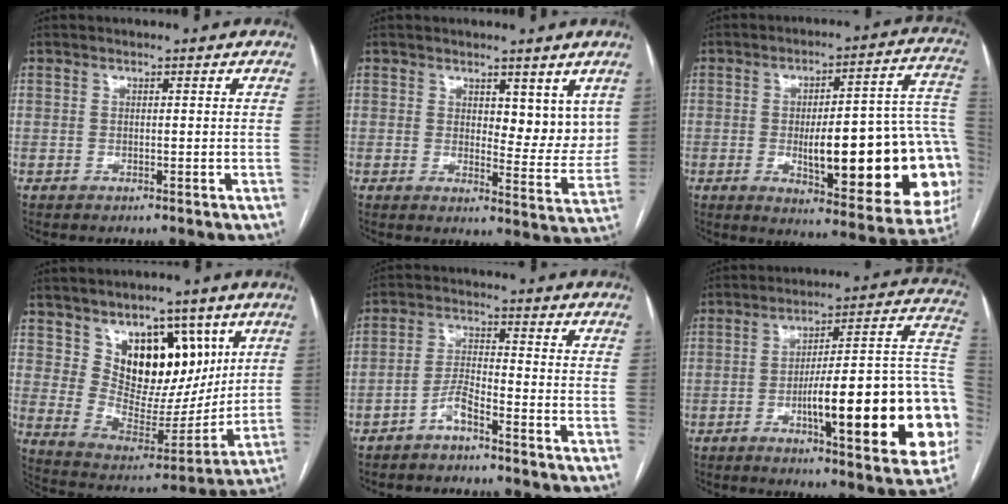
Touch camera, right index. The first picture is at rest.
{"total": 6.6, "force": [3.3, 3.3, 4.7], "torque": [-0.046, -0.013, 0.049]}
{"total": 26.7, "force": [-4.3, 6.1, 25.6], "torque": [-0.250, 0.018, -0.041]}
{"total": 14.7, "force": [6.4, 8.1, 10.5], "torque": [-0.158, 0.002, 0.127]}
{"total": 4.0, "force": [-3.1, 0.6, 2.5], "torque": [-0.052, 0.006, -0.063]}
{"total": 24.7, "force": [-6.0, 3.9, 23.7], "torque": [-0.247, 0.016, -0.078]}